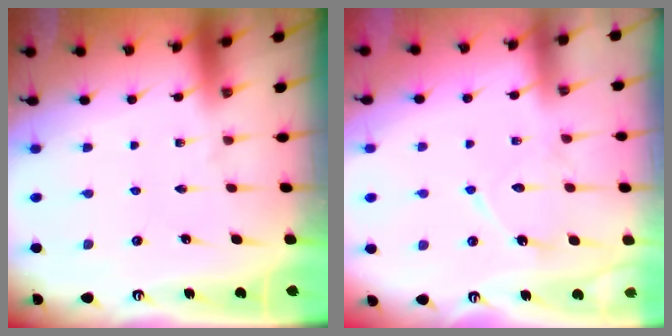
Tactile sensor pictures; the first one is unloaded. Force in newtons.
{"total": 9.6, "press": 9.5, "slide": 0.7}